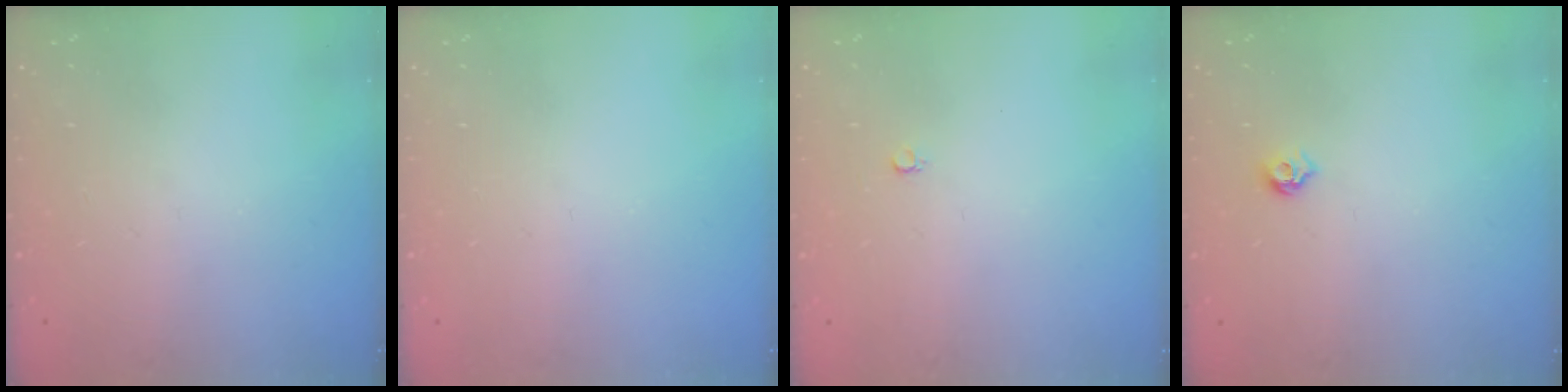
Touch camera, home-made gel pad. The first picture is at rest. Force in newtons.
{"total": 0.0}
{"total": 2.4, "press": 2.4, "slide": 0.2}
{"total": 5.0, "press": 4.9, "slide": 0.8}